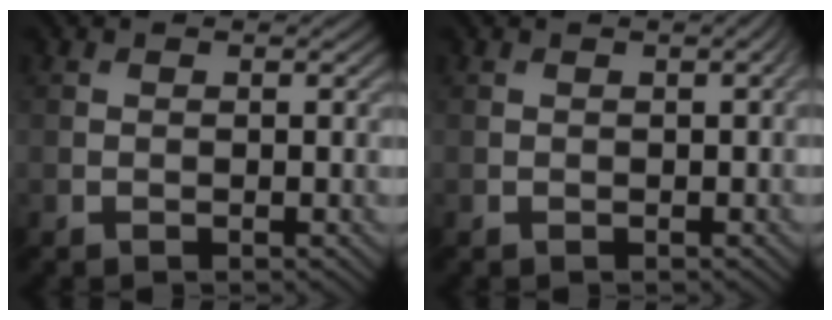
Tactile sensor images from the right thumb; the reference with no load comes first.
{"total": 0.8, "force": [0.2, 0.1, 0.7], "torque": [-0.010, 0.005, 0.003]}